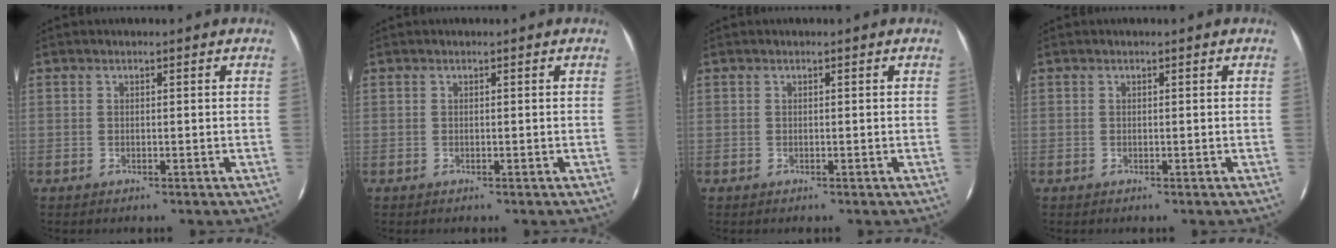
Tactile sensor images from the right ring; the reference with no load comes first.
{"total": 0.0}
{"total": 0.0}
{"total": 0.0}